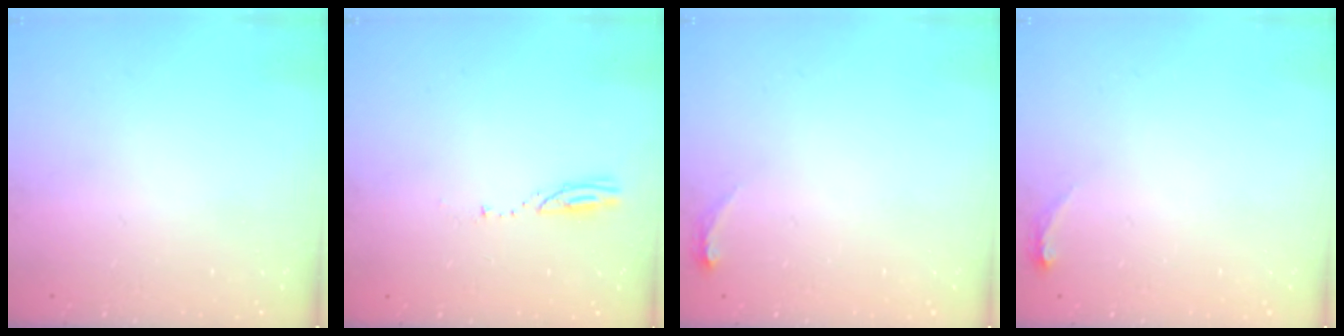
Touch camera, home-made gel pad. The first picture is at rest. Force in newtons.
{"total": 3.3, "press": 3.3, "slide": 0.3}
{"total": 3.7, "press": 3.4, "slide": 1.5}
{"total": 3.7, "press": 3.4, "slide": 1.5}